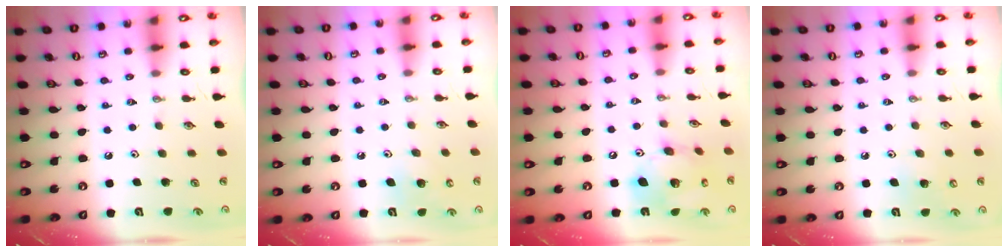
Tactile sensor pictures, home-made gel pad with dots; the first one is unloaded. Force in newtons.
{"total": 6.5, "press": 6.5, "slide": 0.6}
{"total": 15.2, "press": 15.1, "slide": 1.9}
{"total": 7.0, "press": 6.9, "slide": 0.9}